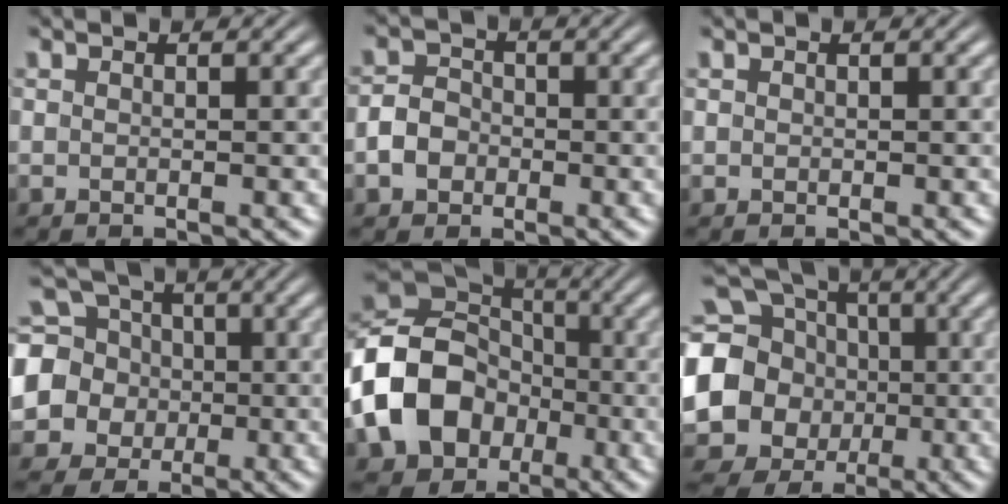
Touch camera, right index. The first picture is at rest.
{"total": 3.4, "force": [-1.2, 2.9, 1.3], "torque": [-0.023, -0.006, -0.023]}
{"total": 0.0}
{"total": 14.6, "force": [-1.7, 13.6, 4.9], "torque": [-0.150, -0.060, -0.031]}
{"total": 14.0, "force": [-2.5, 11.7, 7.2], "torque": [-0.181, -0.057, -0.026]}
{"total": 18.9, "force": [-1.6, 17.3, 7.5], "torque": [-0.203, -0.070, -0.028]}